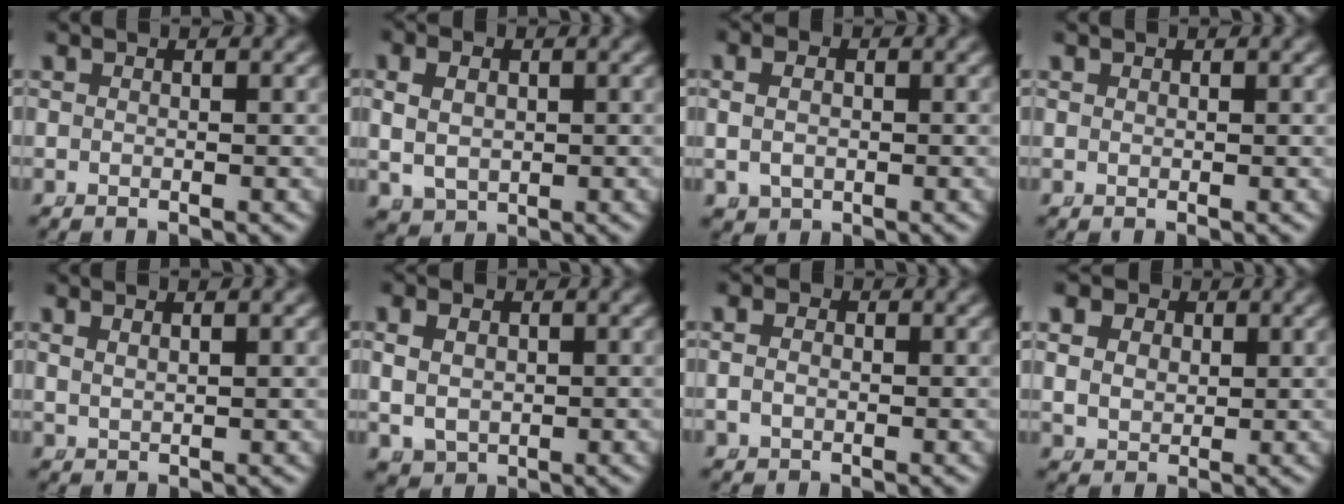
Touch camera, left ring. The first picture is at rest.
{"total": 4.1, "force": [0.4, 3.4, 2.3], "torque": [-0.051, -0.012, 0.020]}
{"total": 2.8, "force": [0.1, 2.2, 1.6], "torque": [-0.043, -0.009, 0.011]}
{"total": 0.0}
{"total": 1.1, "force": [1.0, 0.1, 0.6], "torque": [-0.013, -0.003, 0.028]}
{"total": 4.0, "force": [0.4, 3.4, 2.1], "torque": [-0.046, -0.014, 0.021]}
{"total": 2.0, "force": [-0.1, 1.6, 1.0], "torque": [-0.030, -0.010, 0.005]}
{"total": 5.4, "force": [1.4, 4.6, 2.5], "torque": [-0.056, -0.010, 0.030]}